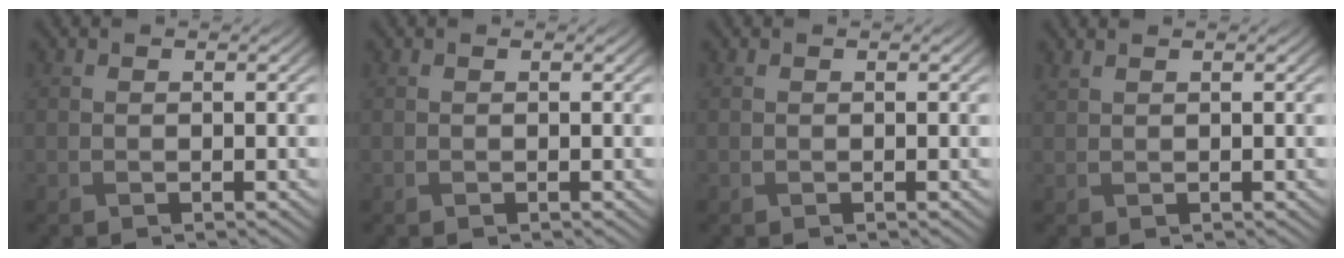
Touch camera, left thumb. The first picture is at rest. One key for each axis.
{"total": 0.0}
{"total": 0.0}
{"total": 0.8, "fx": 0.7, "fy": 0.0, "fz": 0.3, "tx": -0.012, "ty": 0.004, "tz": 0.017}